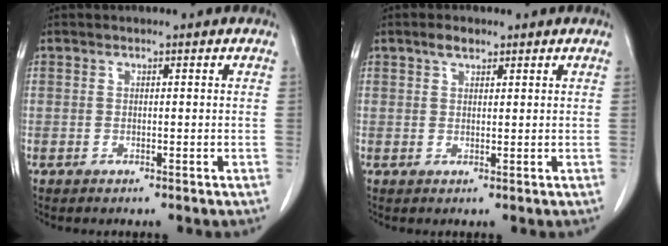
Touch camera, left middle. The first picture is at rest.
{"total": 2.1, "force": [1.5, 0.9, 1.2], "torque": [-0.024, 0.006, 0.026]}